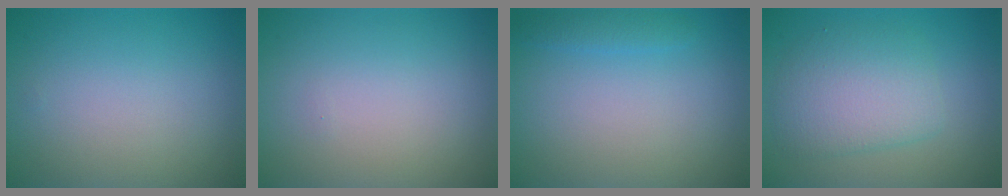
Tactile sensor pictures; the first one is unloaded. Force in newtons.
{"total": 0.0}
{"total": 1.2, "press": 1.2, "slide": 0.1}
{"total": 4.7, "press": 4.7, "slide": 0.1}